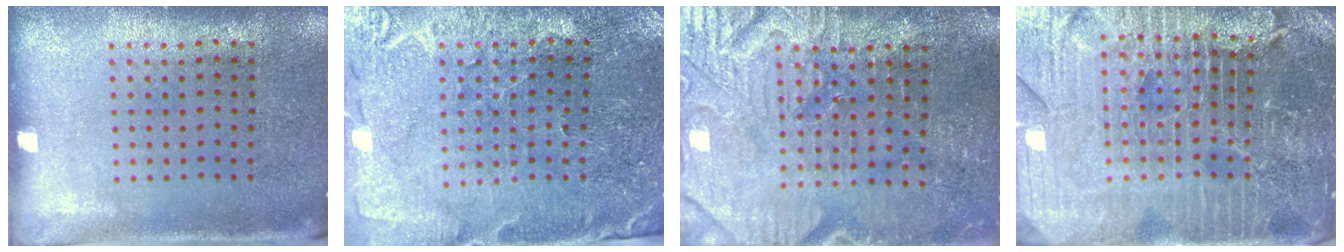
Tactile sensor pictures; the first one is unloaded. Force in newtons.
{"total": 1.0, "press": 1.0, "slide": 0.2}
{"total": 4.0, "press": 3.8, "slide": 1.2}
{"total": 5.9, "press": 5.3, "slide": 2.7}